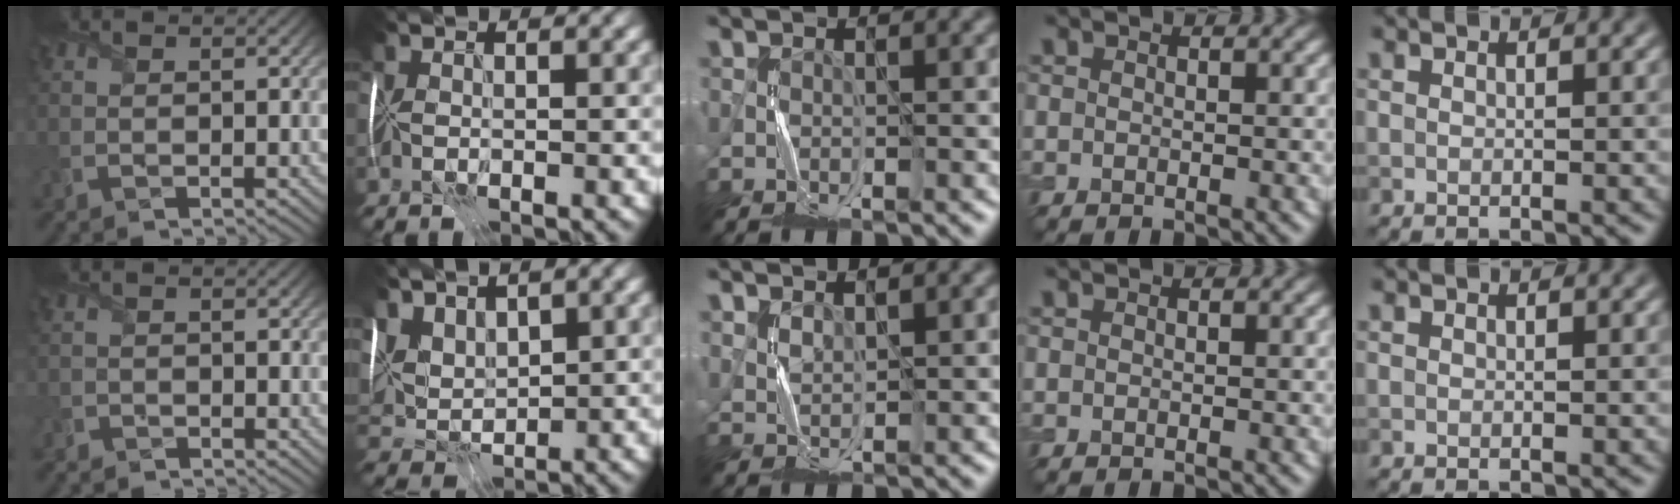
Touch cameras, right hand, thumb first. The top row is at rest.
{"thumb": {"total": 1.8, "force": [-1.7, 0.2, -0.4], "torque": [0.015, -0.001, -0.041]}, "index": {"total": 6.2, "force": [4.5, 3.1, 3.0], "torque": [-0.084, 0.020, 0.086]}, "middle": {"total": 1.5, "force": [1.3, 0.5, 0.5], "torque": [-0.015, 0.000, 0.033]}}